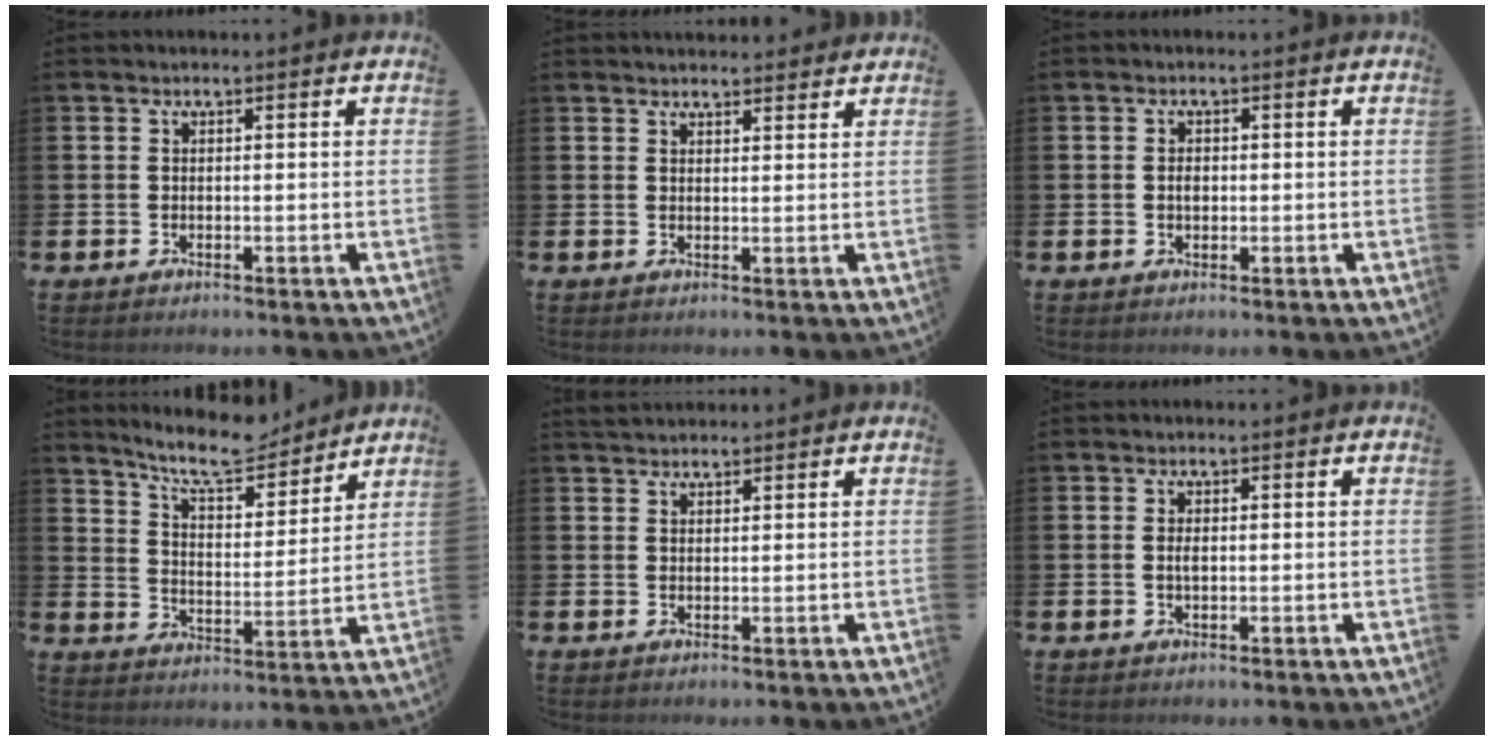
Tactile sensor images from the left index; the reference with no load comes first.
{"total": 2.1, "force": [2.1, 0.4, -0.2], "torque": [0.012, -0.014, 0.036]}
{"total": 1.4, "force": [-0.1, 1.0, 1.0], "torque": [-0.011, 0.002, -0.006]}
{"total": 9.2, "force": [8.5, 1.6, 2.9], "torque": [-0.077, -0.051, 0.152]}
{"total": 2.0, "force": [1.9, 0.6, 0.2], "torque": [0.001, -0.005, 0.034]}
{"total": 1.0, "force": [0.0, 0.4, 0.9], "torque": [-0.018, 0.003, -0.002]}